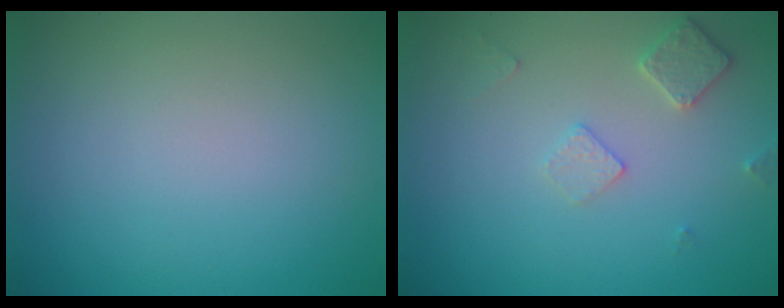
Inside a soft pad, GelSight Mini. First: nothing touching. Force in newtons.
{"total": 2.1, "press": 2.1, "slide": 0.3}